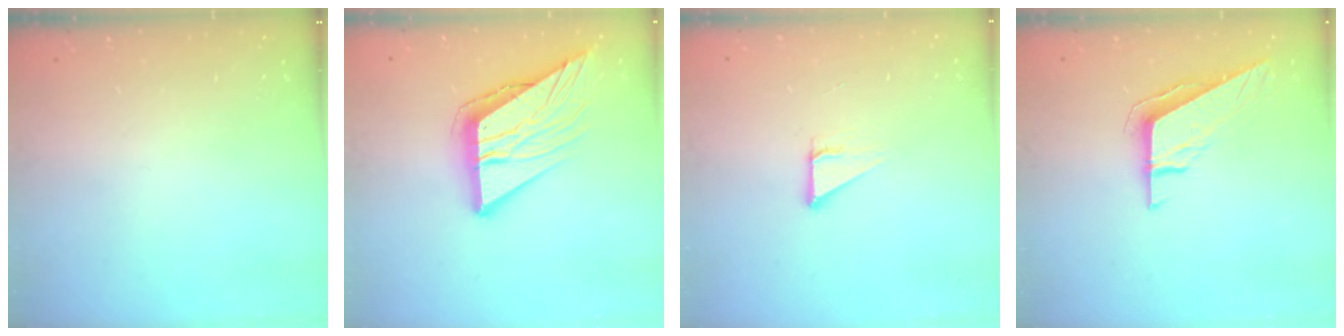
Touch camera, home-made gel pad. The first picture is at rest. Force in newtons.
{"total": 12.8, "press": 12.7, "slide": 1.5}
{"total": 2.9, "press": 2.9, "slide": 0.2}
{"total": 8.6, "press": 8.6, "slide": 0.2}